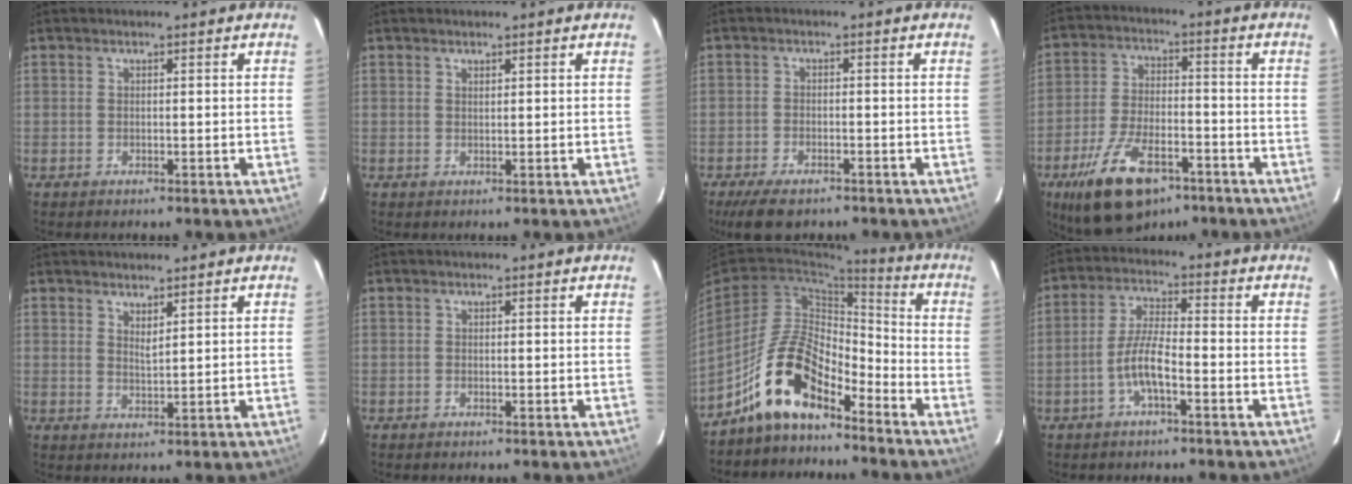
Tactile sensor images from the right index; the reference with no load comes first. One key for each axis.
{"total": 0.6, "fx": 0.5, "fy": 0.2, "fz": 0.2, "tx": -0.004, "ty": 0.001, "tz": 0.010}
{"total": 7.0, "fx": -5.3, "fy": 2.8, "fz": 3.7, "tx": -0.095, "ty": -0.016, "tz": -0.092}
{"total": 16.0, "fx": -9.8, "fy": 7.2, "fz": 10.4, "tx": -0.215, "ty": -0.019, "tz": -0.167}
{"total": 2.3, "fx": 1.9, "fy": 0.4, "fz": 1.3, "tx": -0.022, "ty": -0.002, "tz": 0.032}
{"total": 0.0}
{"total": 12.5, "fx": -9.0, "fy": 4.9, "fz": 7.1, "tx": -0.142, "ty": 0.020, "tz": -0.175}
{"total": 6.1, "fx": -2.9, "fy": 1.2, "fz": 5.2, "tx": -0.111, "ty": 0.007, "tz": -0.055}